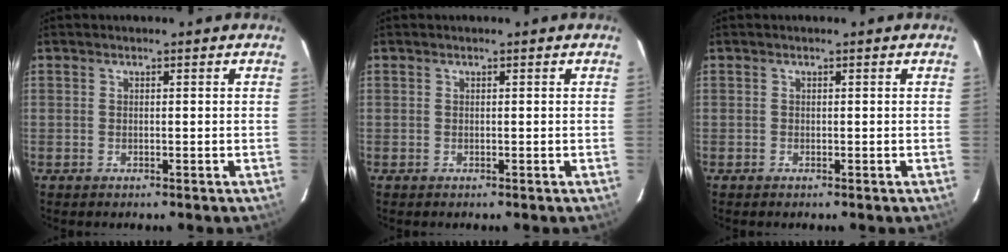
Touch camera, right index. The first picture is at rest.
{"total": 0.0}
{"total": 0.0}